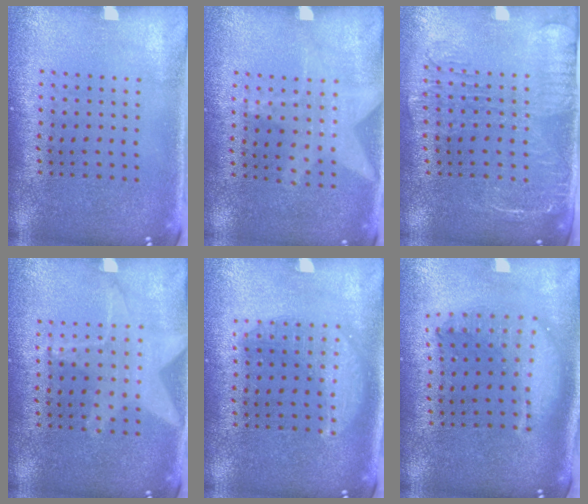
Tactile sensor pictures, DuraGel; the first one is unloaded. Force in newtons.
{"total": 1.3, "press": 0.9, "slide": 0.9}
{"total": 2.0, "press": 1.7, "slide": 1.0}
{"total": 1.4, "press": 1.4, "slide": 0.3}
{"total": 2.6, "press": 2.6, "slide": 0.4}
{"total": 2.1, "press": 1.6, "slide": 1.3}